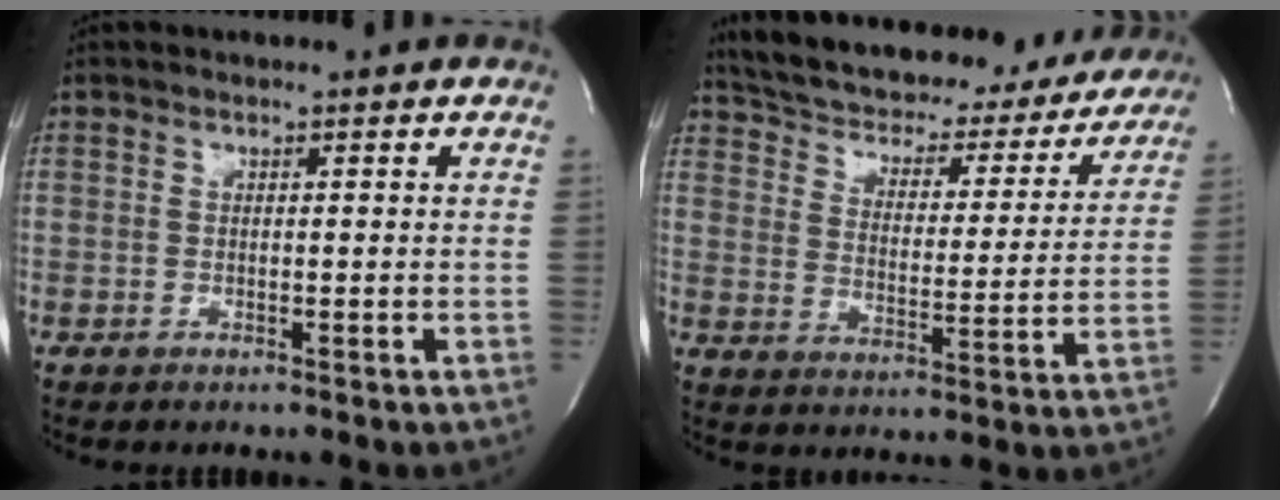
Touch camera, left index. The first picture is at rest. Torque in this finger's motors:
{"motor_torque": [1.08, -1.06, 0.19, 0.05]}